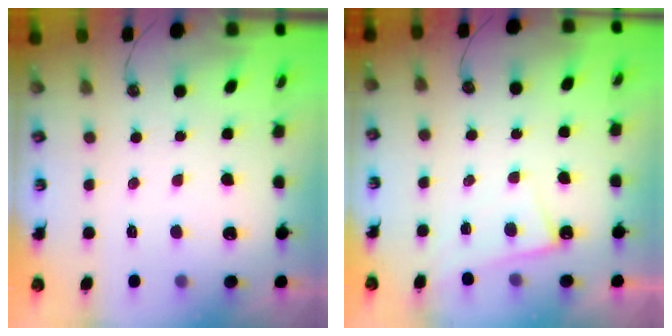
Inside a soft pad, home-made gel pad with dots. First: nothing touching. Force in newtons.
{"total": 0.8, "press": 0.8, "slide": 0.2}